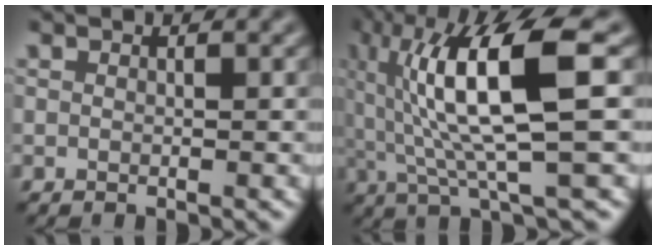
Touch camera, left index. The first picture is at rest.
{"total": 10.3, "force": [1.2, 2.0, 10.1], "torque": [-0.172, 0.006, 0.035]}